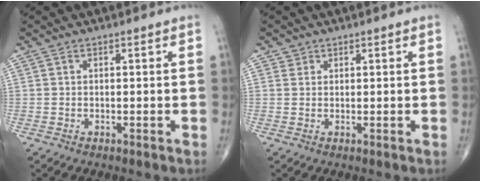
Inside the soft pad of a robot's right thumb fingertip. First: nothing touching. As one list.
[{"total": 1.1, "force": [0.6, 0.9, -0.1], "torque": [0.014, -0.002, 0.005]}]